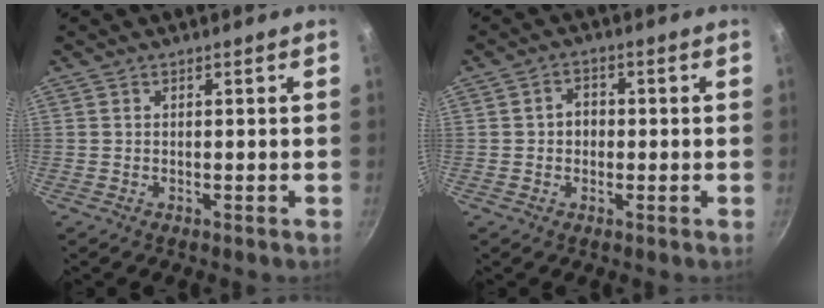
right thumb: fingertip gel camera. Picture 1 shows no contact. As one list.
[{"total": 3.6, "force": [0.0, 3.0, 2.0], "torque": [-0.011, 0.011, -0.003]}]